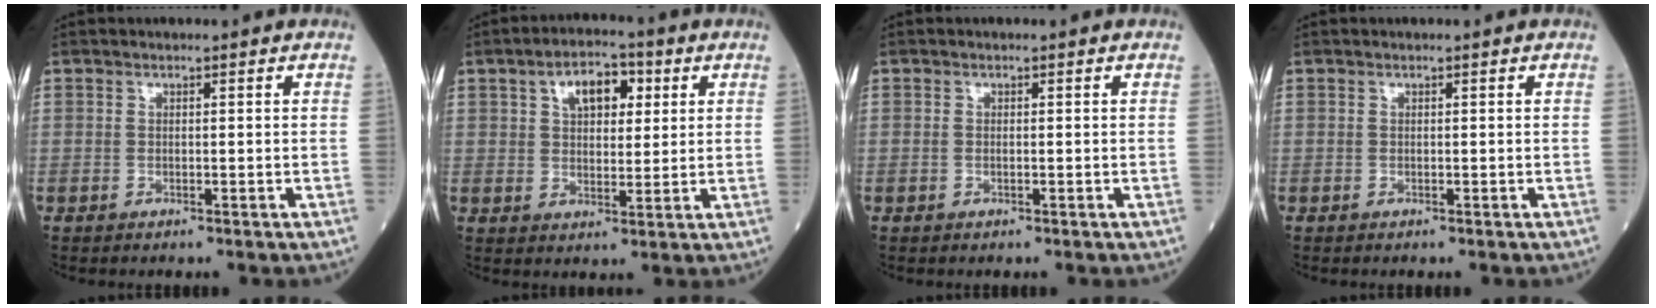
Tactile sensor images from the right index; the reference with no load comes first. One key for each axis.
{"total": 7.2, "fx": 2.8, "fy": 3.8, "fz": 5.5, "tx": -0.086, "ty": 0.017, "tz": 0.045}
{"total": 0.7, "fx": -0.1, "fy": 0.4, "fz": 0.6, "tx": -0.017, "ty": -0.001, "tz": -0.001}
{"total": 0.0}